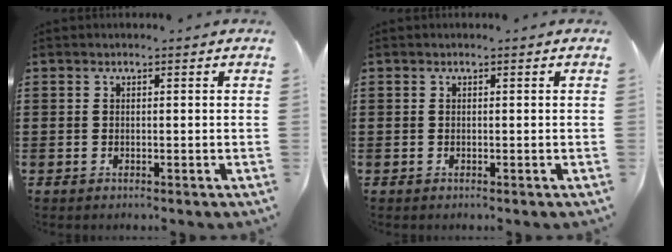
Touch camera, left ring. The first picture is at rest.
{"total": 0.0}